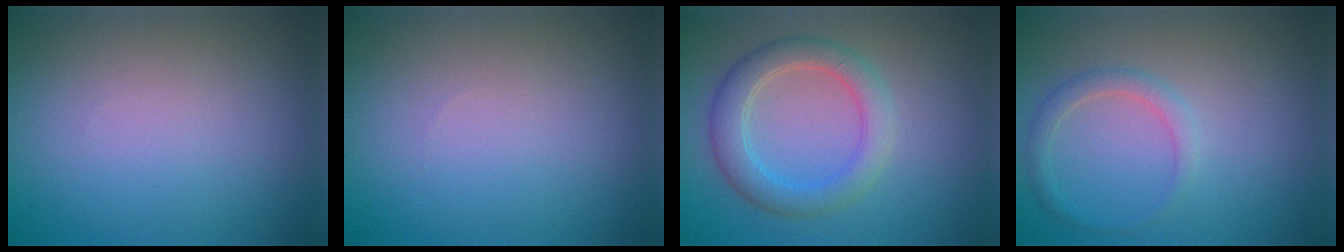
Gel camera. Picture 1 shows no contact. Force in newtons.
{"total": 0.0}
{"total": 4.0, "press": 4.0, "slide": 0.1}
{"total": 1.7, "press": 1.7, "slide": 0.2}